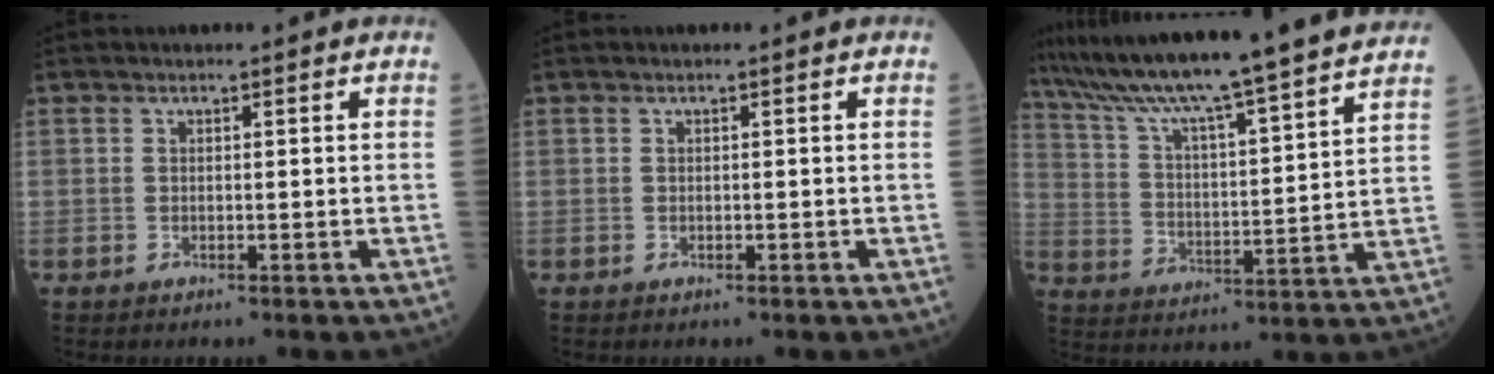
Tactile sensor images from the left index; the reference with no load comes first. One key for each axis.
{"total": 0.0}
{"total": 23.3, "fx": 20.6, "fy": -1.4, "fz": 10.8, "tx": -0.188, "ty": -0.018, "tz": 0.305}